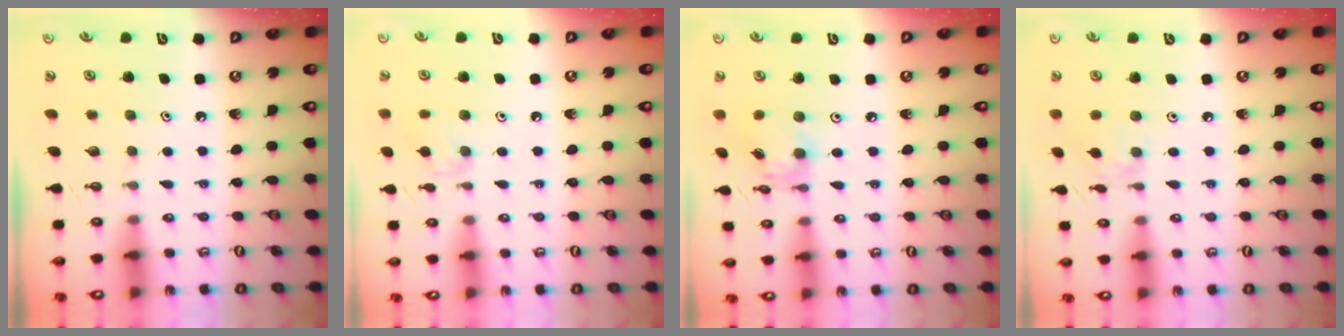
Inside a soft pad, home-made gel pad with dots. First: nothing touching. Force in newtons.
{"total": 7.2, "press": 7.2, "slide": 0.6}
{"total": 9.1, "press": 9.1, "slide": 0.5}
{"total": 2.0, "press": 1.9, "slide": 0.5}